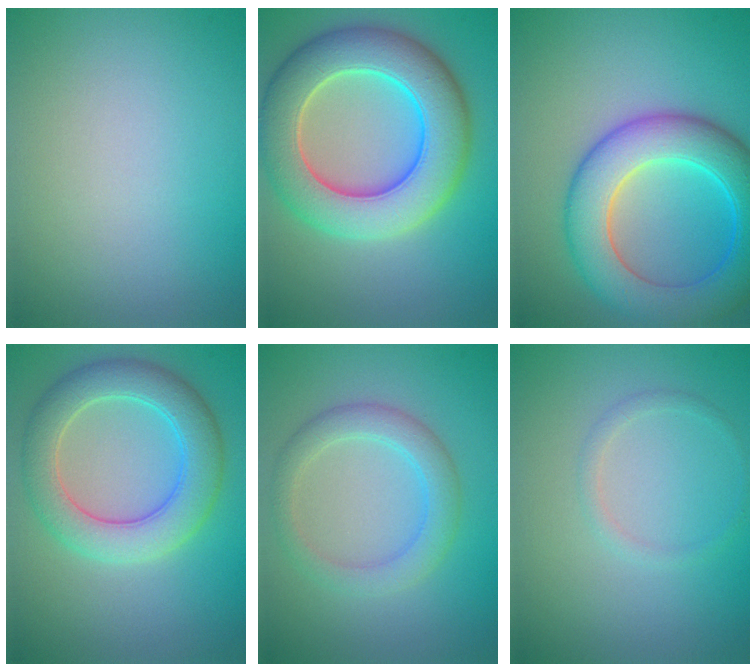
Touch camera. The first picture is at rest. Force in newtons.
{"total": 10.0, "press": 9.9, "slide": 0.7}
{"total": 8.8, "press": 8.8, "slide": 0.1}
{"total": 5.9, "press": 5.9, "slide": 0.3}
{"total": 3.2, "press": 3.2, "slide": 0.0}
{"total": 1.0, "press": 1.0, "slide": 0.1}